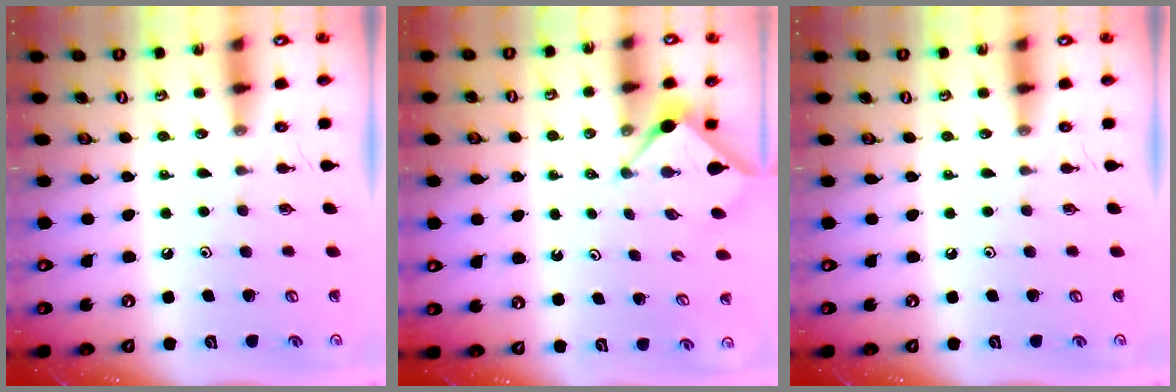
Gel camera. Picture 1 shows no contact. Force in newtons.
{"total": 2.8, "press": 2.8, "slide": 0.4}
{"total": 0.0}